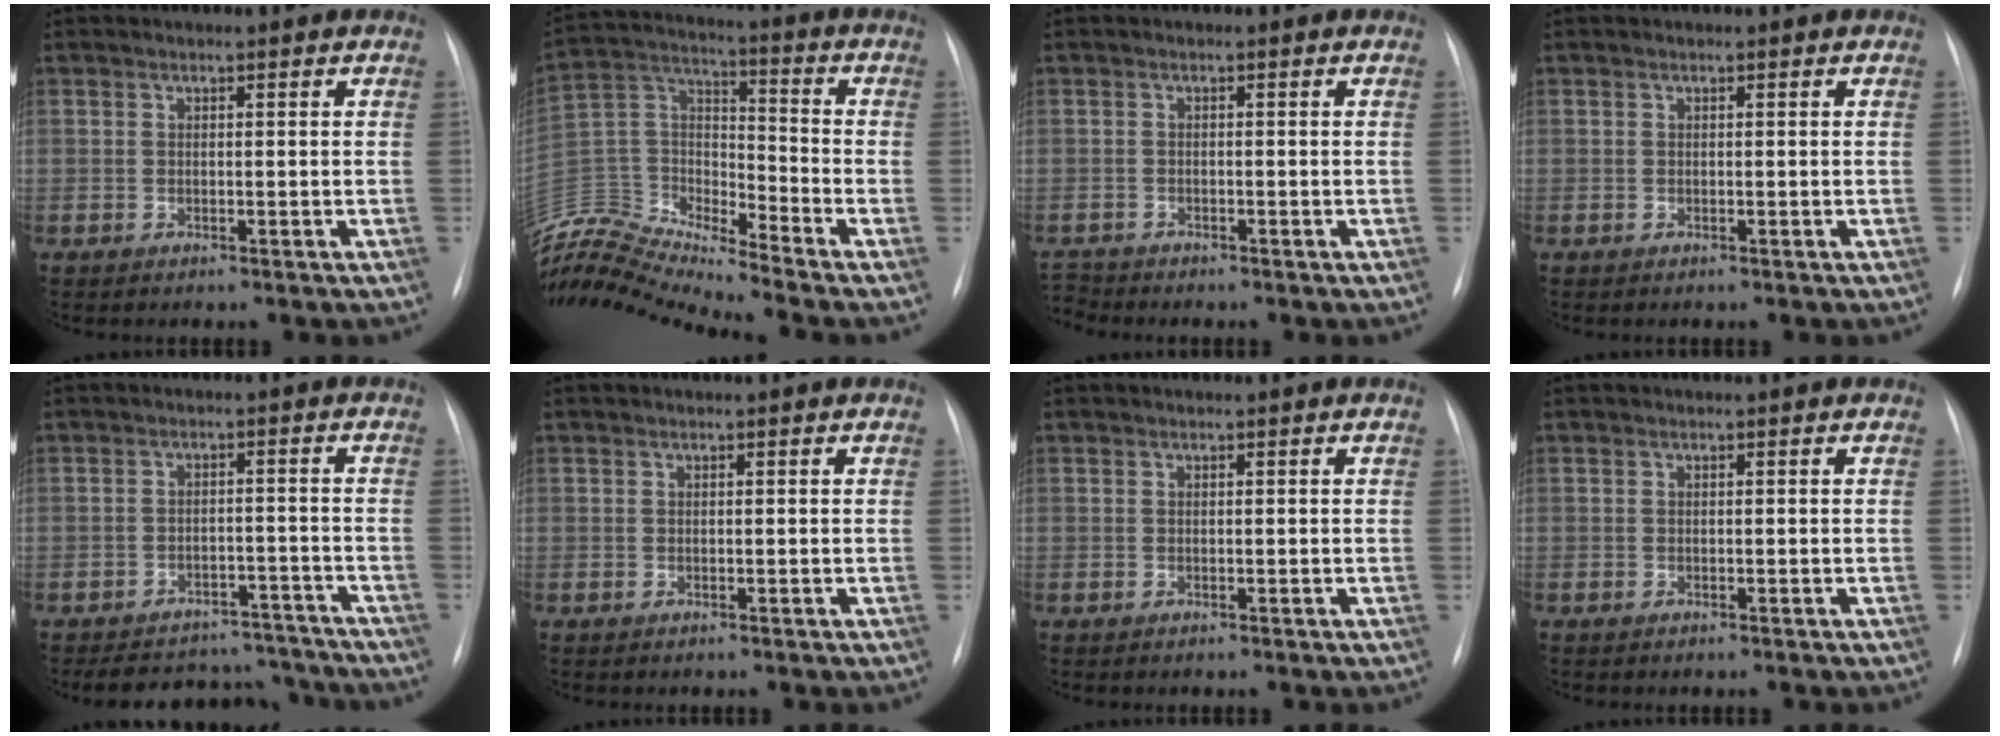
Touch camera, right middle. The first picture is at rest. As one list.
[{"total": 16.3, "force": [-15.8, -0.5, 3.9], "torque": [-0.076, 0.038, -0.303]}, {"total": 1.9, "force": [-1.9, 0.1, -0.3], "torque": [0.006, -0.012, -0.033]}, {"total": 0.0}, {"total": 12.2, "force": [-11.2, 4.2, 2.1], "torque": [-0.021, 0.023, -0.140]}, {"total": 0.0}, {"total": 0.0}, {"total": 0.0}]